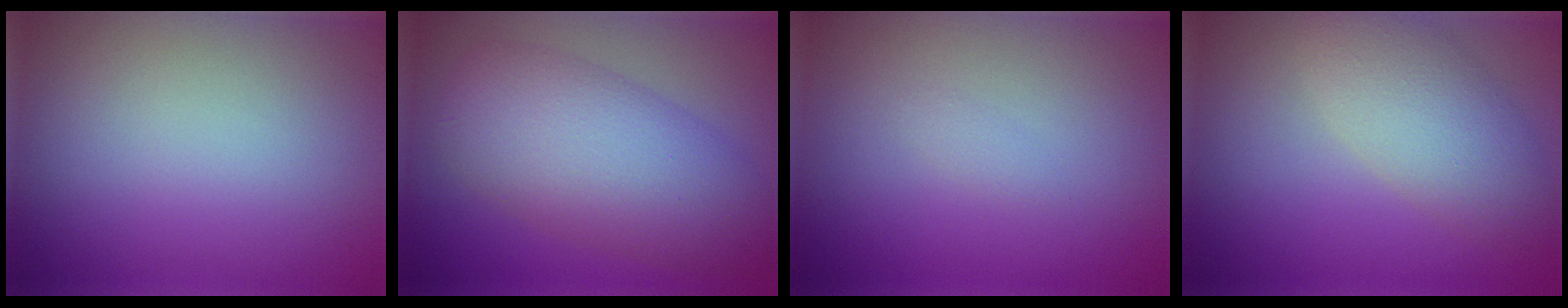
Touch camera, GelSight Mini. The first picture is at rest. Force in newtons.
{"total": 8.4, "press": 8.4, "slide": 0.0}
{"total": 0.6, "press": 0.6, "slide": 0.0}
{"total": 5.1, "press": 5.1, "slide": 0.3}